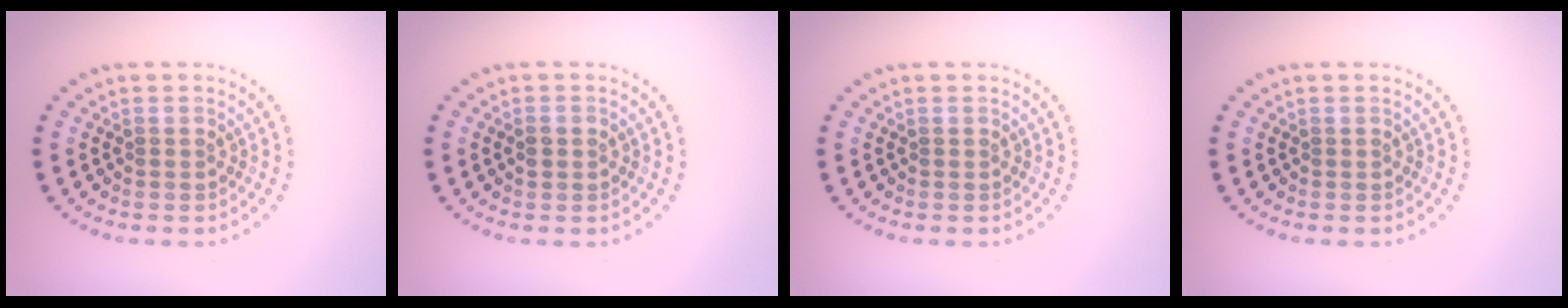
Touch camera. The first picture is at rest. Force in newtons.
{"total": 1.3, "press": 1.3, "slide": 0.1}
{"total": 0.0}
{"total": 0.0}